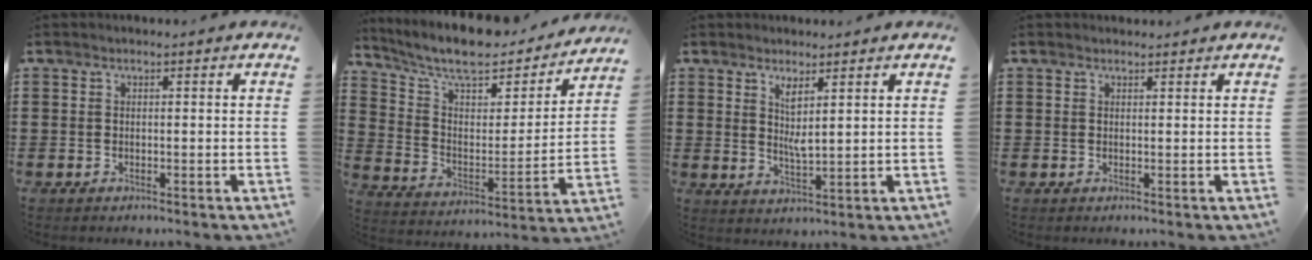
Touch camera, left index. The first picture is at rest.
{"total": 9.4, "force": [8.0, 2.5, 4.3], "torque": [-0.111, -0.047, 0.136]}
{"total": 3.5, "force": [2.0, 0.8, 2.8], "torque": [-0.061, -0.001, 0.034]}
{"total": 0.7, "force": [0.7, 0.2, 0.0], "torque": [-0.001, 0.001, 0.015]}